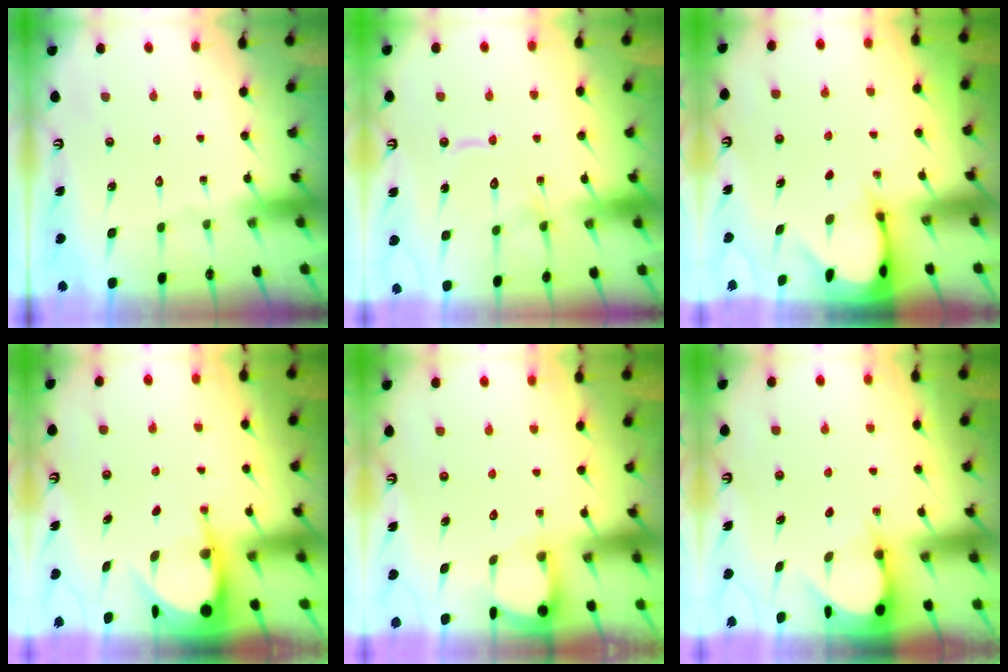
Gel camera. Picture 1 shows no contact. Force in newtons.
{"total": 12.3, "press": 12.3, "slide": 1.2}
{"total": 3.0, "press": 3.0, "slide": 0.3}
{"total": 5.7, "press": 5.6, "slide": 0.6}
{"total": 2.8, "press": 2.8, "slide": 0.3}
{"total": 3.4, "press": 3.4, "slide": 0.3}